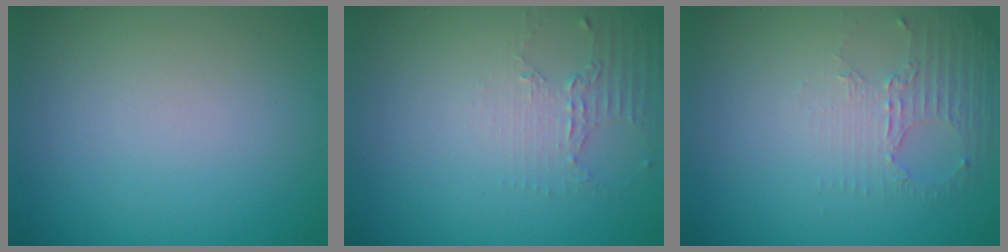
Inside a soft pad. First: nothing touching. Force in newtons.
{"total": 2.0, "press": 1.5, "slide": 1.4}
{"total": 2.5, "press": 1.8, "slide": 1.7}